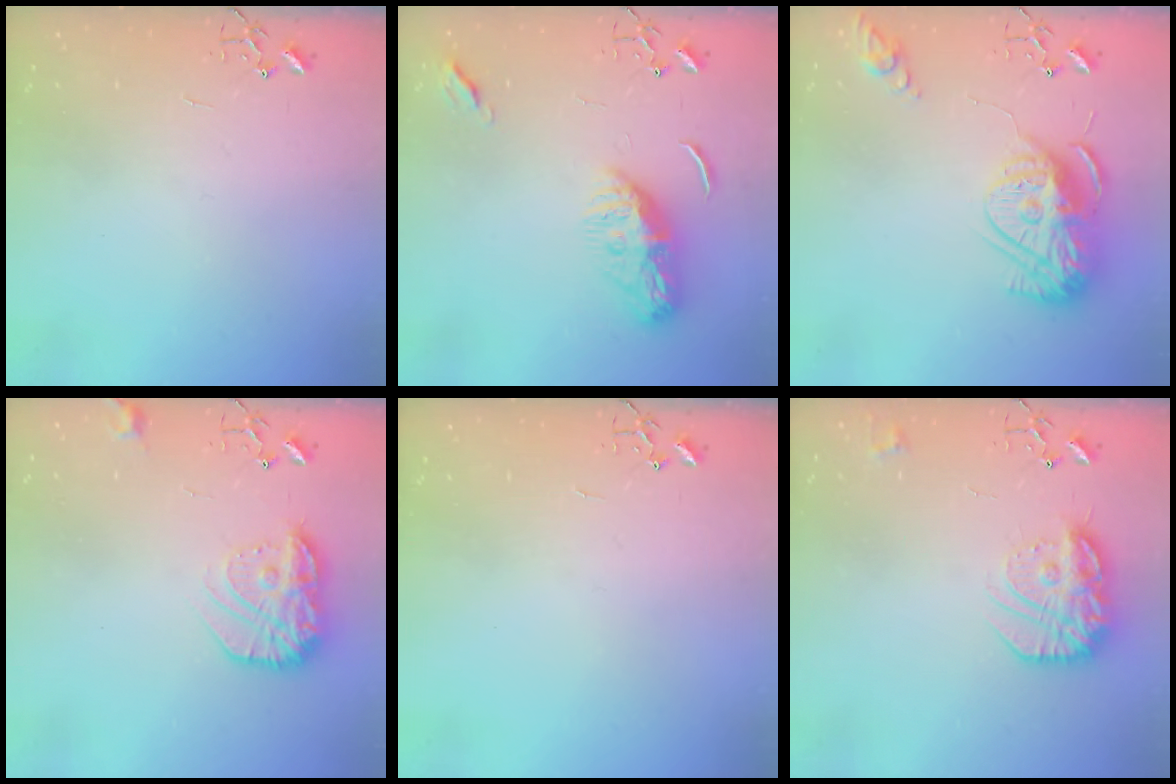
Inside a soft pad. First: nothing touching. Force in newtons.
{"total": 10.4, "press": 10.3, "slide": 0.7}
{"total": 16.0, "press": 16.0, "slide": 1.5}
{"total": 15.1, "press": 15.0, "slide": 1.0}
{"total": 0.0}
{"total": 17.4, "press": 17.3, "slide": 1.2}